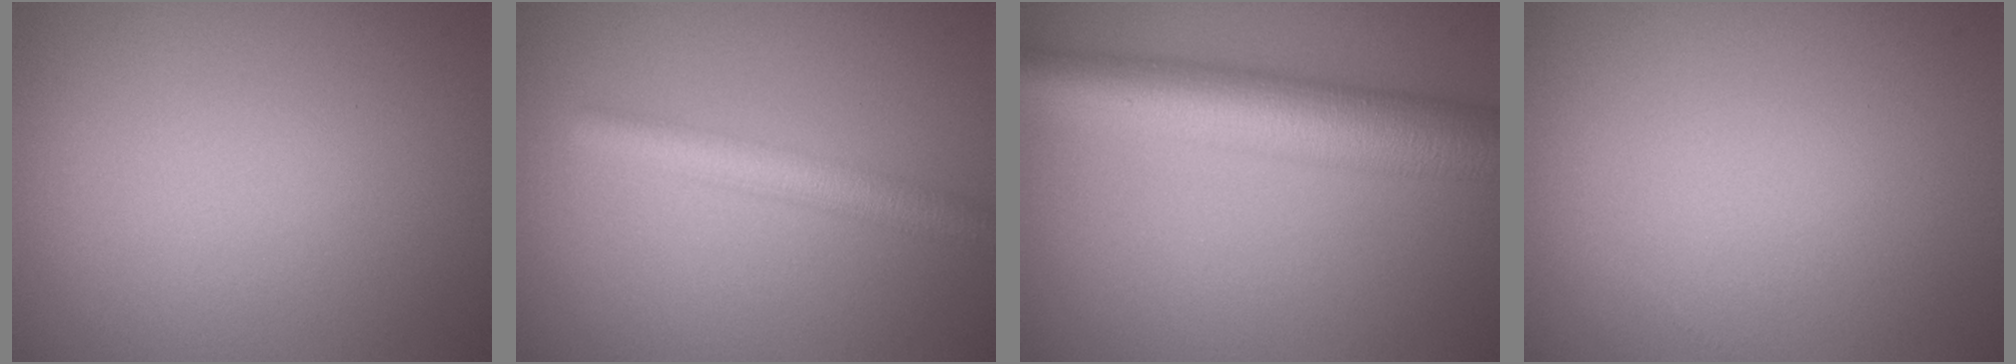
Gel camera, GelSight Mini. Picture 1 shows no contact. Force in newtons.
{"total": 3.3, "press": 3.3, "slide": 0.0}
{"total": 8.2, "press": 8.2, "slide": 0.1}
{"total": 0.0}